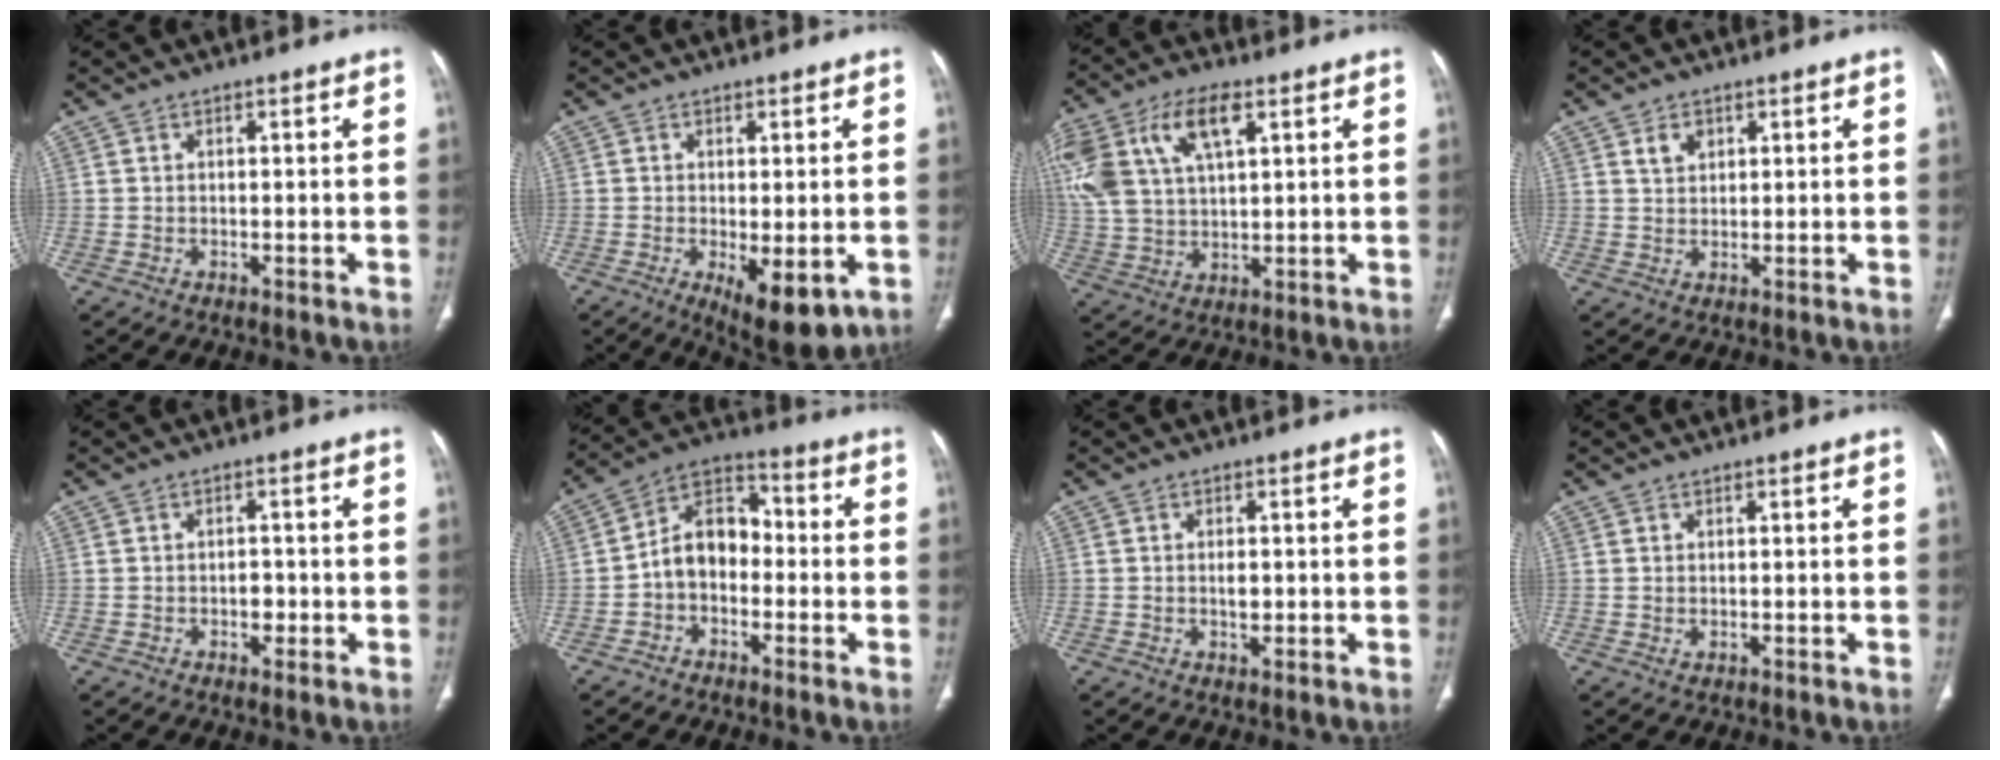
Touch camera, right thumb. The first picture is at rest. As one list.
[{"total": 9.6, "force": [-2.8, 3.9, 8.2], "torque": [-0.114, -0.018, -0.031]}, {"total": 18.5, "force": [7.4, 9.8, 13.8], "torque": [-0.308, 0.016, 0.141]}, {"total": 2.8, "force": [1.5, 2.0, 1.4], "torque": [-0.013, -0.007, 0.031]}, {"total": 2.4, "force": [-0.7, 1.6, 1.6], "torque": [-0.011, 0.007, -0.008]}, {"total": 9.8, "force": [-1.8, 7.0, 6.6], "torque": [-0.086, 0.040, -0.048]}, {"total": 2.1, "force": [-0.1, 1.1, 1.7], "torque": [-0.028, 0.001, 0.000]}, {"total": 0.5, "force": [0.0, 0.4, 0.4], "torque": [-0.011, 0.000, 0.004]}]